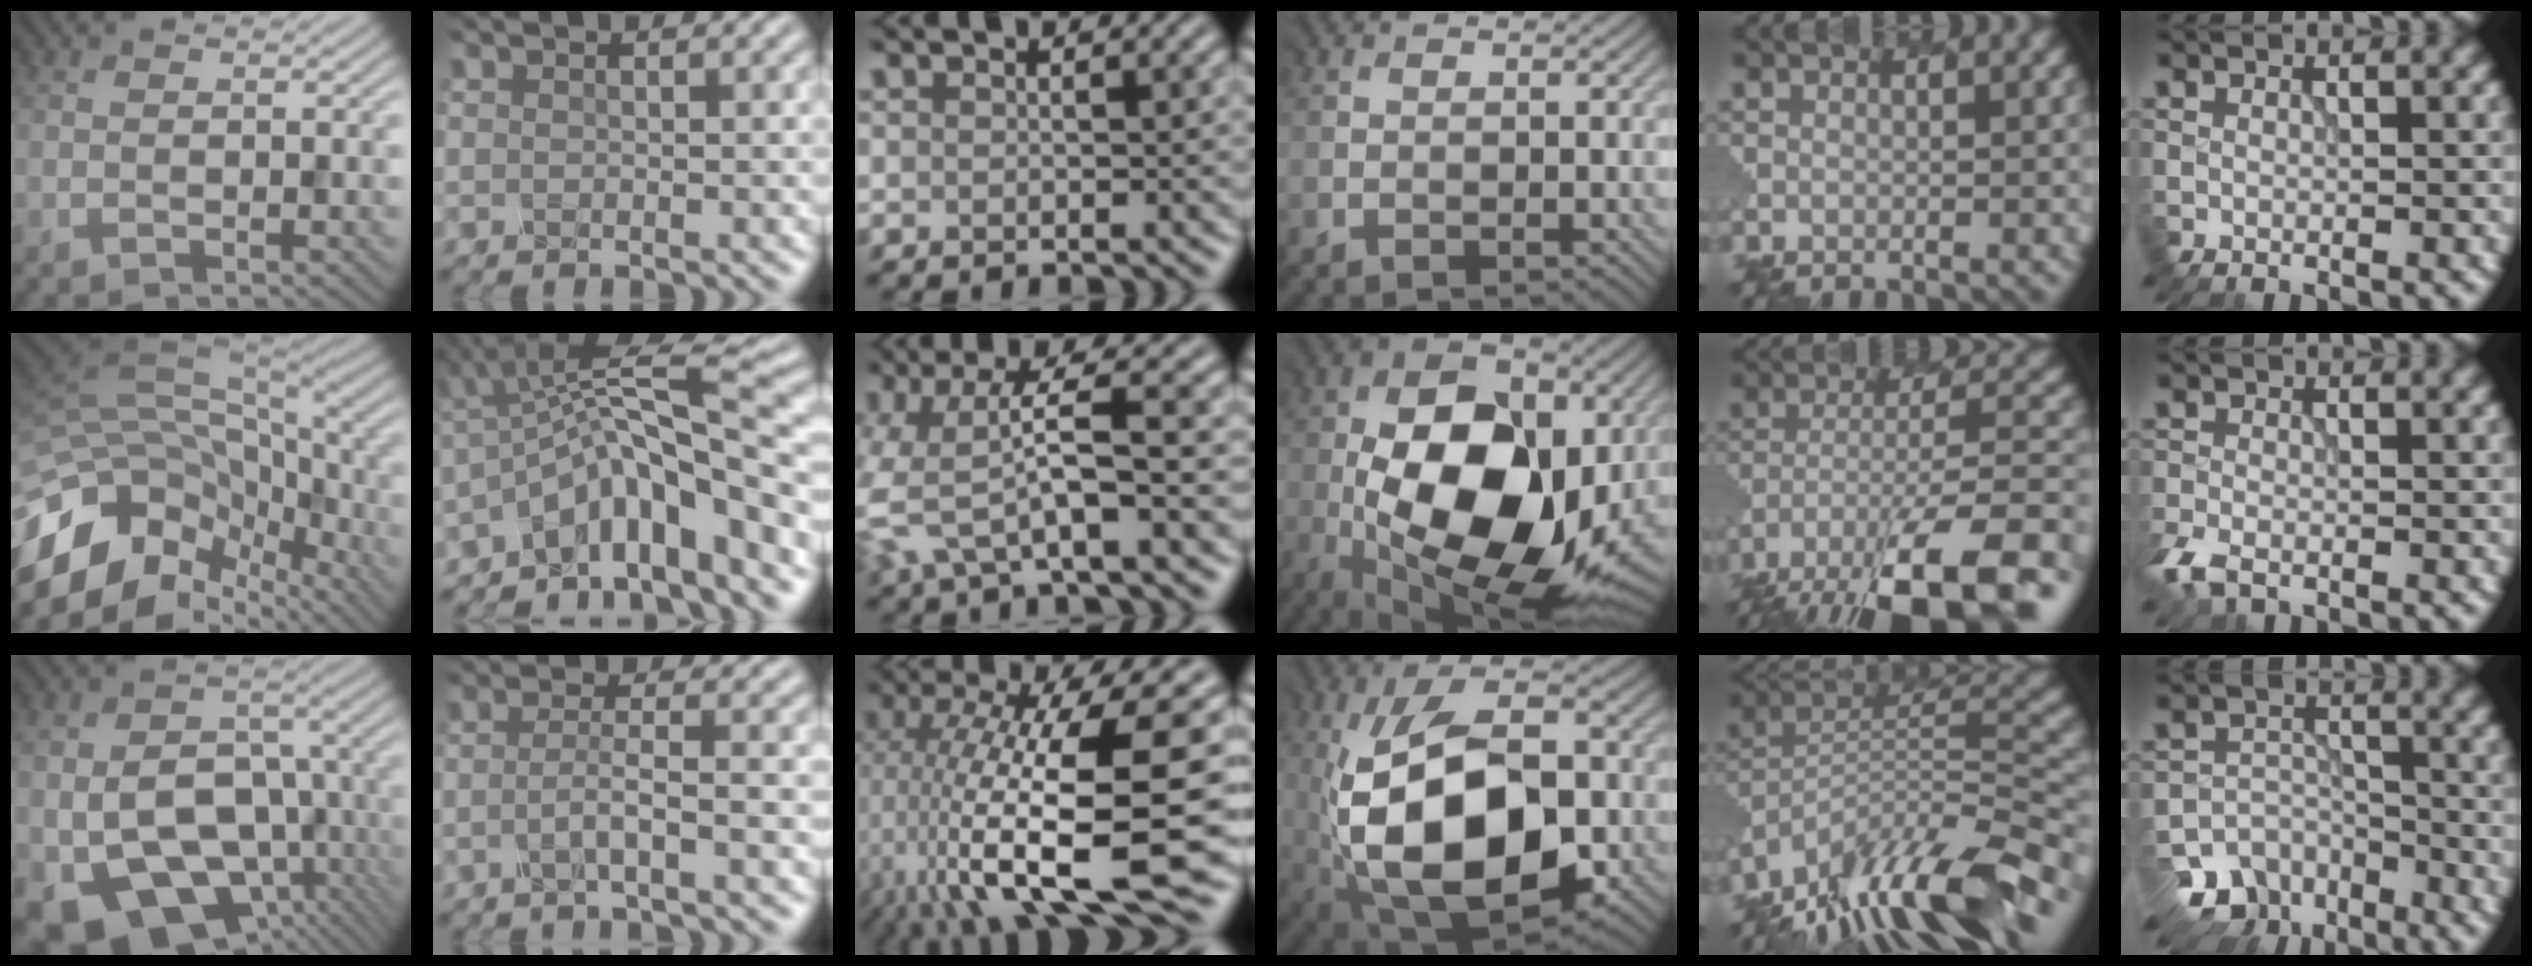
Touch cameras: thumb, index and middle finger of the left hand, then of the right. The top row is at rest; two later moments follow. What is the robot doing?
{"motion": "dispense", "object": "toothpaste"}